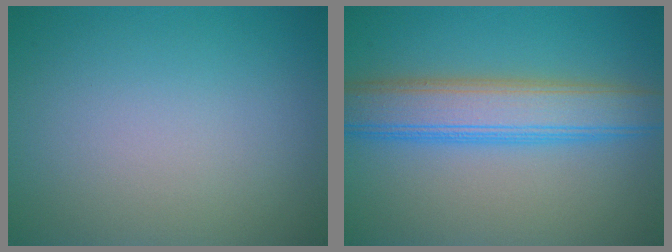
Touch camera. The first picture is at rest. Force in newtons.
{"total": 6.3, "press": 6.3, "slide": 0.1}